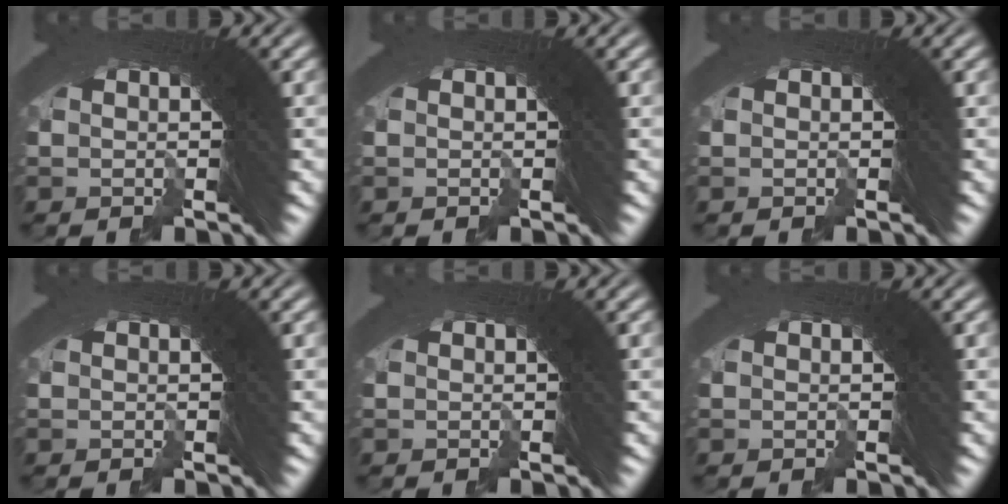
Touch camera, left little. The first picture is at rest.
{"total": 0.0}
{"total": 0.0}
{"total": 0.0}
{"total": 0.0}
{"total": 0.0}